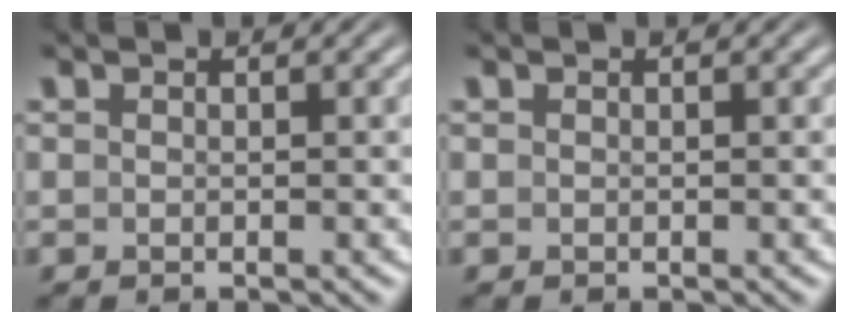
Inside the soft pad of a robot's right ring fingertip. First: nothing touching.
{"total": 0.0}